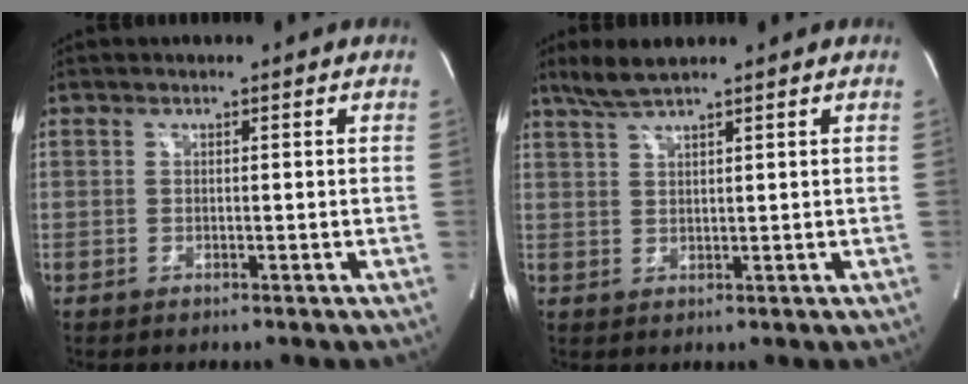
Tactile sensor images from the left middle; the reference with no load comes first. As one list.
[{"total": 4.1, "force": [3.3, -0.1, 2.3], "torque": [-0.056, 0.010, 0.070]}]